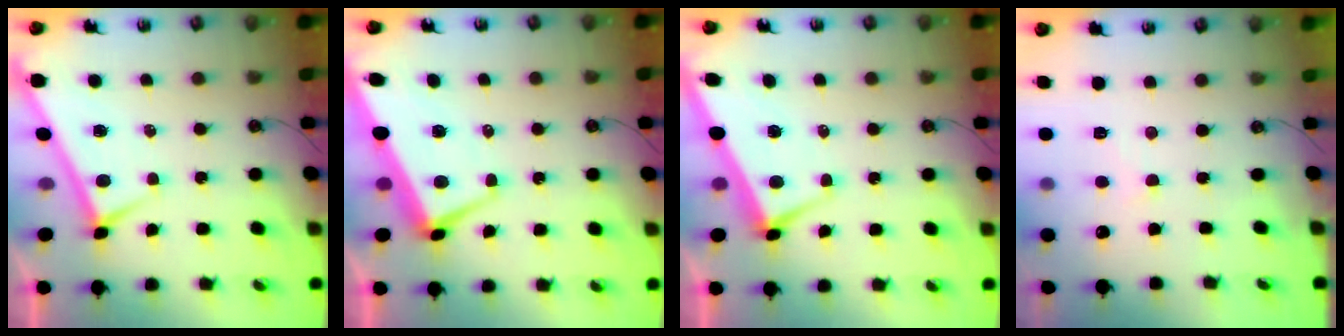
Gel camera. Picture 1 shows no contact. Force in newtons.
{"total": 1.6, "press": 0.9, "slide": 1.3}
{"total": 2.5, "press": 2.3, "slide": 0.9}
{"total": 1.1, "press": 1.0, "slide": 0.5}